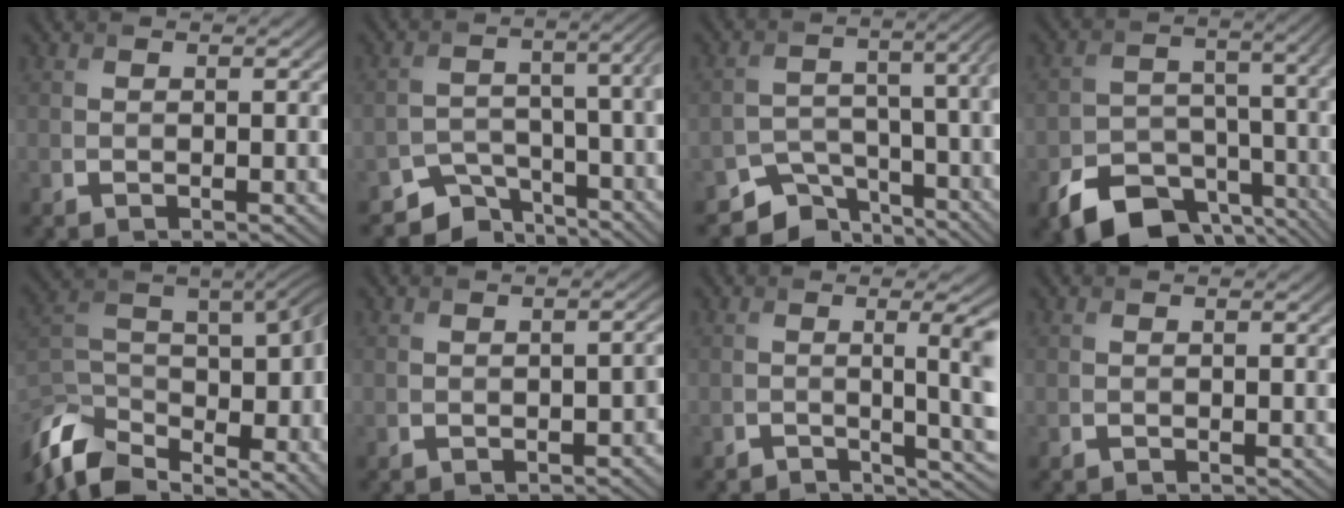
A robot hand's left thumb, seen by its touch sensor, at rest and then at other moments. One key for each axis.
{"total": 6.7, "fx": -5.2, "fy": 3.2, "fz": 2.8, "tx": -0.039, "ty": -0.024, "tz": -0.087}
{"total": 7.7, "fx": -5.8, "fy": 3.9, "fz": 3.3, "tx": -0.048, "ty": -0.027, "tz": -0.098}
{"total": 11.6, "fx": -6.9, "fy": 6.9, "fz": 6.2, "tx": -0.115, "ty": -0.033, "tz": -0.113}
{"total": 12.7, "fx": -5.4, "fy": 6.3, "fz": 9.6, "tx": -0.233, "ty": -0.015, "tz": -0.085}
{"total": 1.6, "fx": -1.0, "fy": 0.7, "fz": 1.0, "tx": -0.013, "ty": 0.002, "tz": -0.013}
{"total": 4.5, "fx": -0.2, "fy": 1.5, "fz": 4.2, "tx": -0.045, "ty": 0.000, "tz": -0.001}
{"total": 0.0}